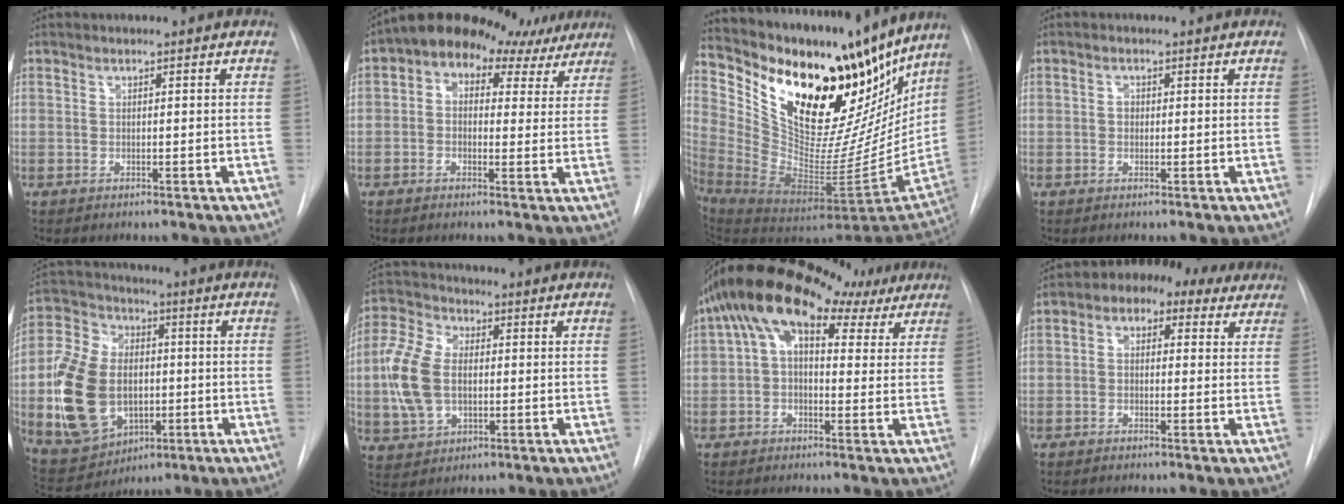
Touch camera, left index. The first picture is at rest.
{"total": 13.8, "force": [9.8, 8.0, 5.7], "torque": [-0.068, 0.050, 0.117]}
{"total": 30.3, "force": [22.7, 12.1, 15.9], "torque": [-0.297, 0.000, 0.343]}
{"total": 1.0, "force": [0.0, 0.9, 0.5], "torque": [-0.009, 0.002, -0.002]}
{"total": 17.1, "force": [-2.1, 12.2, 11.8], "torque": [-0.272, 0.023, -0.020]}
{"total": 9.9, "force": [-0.1, 6.4, 7.5], "torque": [-0.185, 0.019, 0.000]}
{"total": 13.5, "force": [7.9, 7.7, 7.9], "torque": [-0.123, 0.077, 0.117]}
{"total": 8.5, "force": [4.3, 5.4, 5.0], "torque": [-0.061, 0.049, 0.050]}